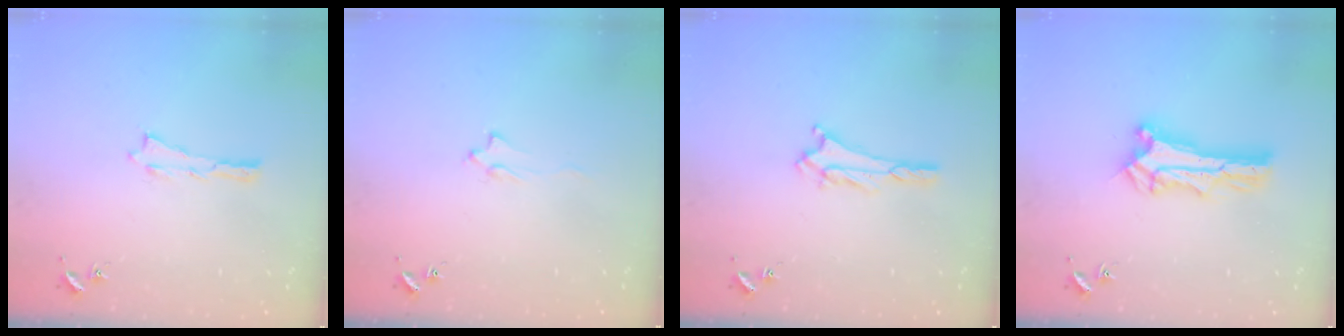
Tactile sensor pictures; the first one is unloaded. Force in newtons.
{"total": 1.6, "press": 1.5, "slide": 0.2}
{"total": 2.4, "press": 2.4, "slide": 0.4}
{"total": 2.7, "press": 2.7, "slide": 0.3}